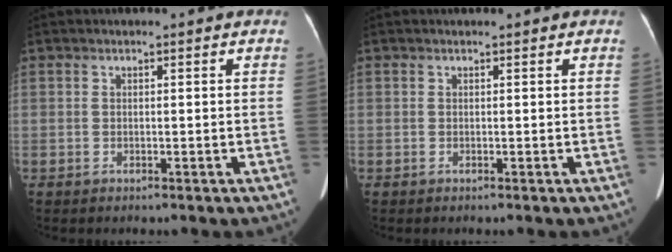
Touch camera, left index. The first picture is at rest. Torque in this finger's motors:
{"motor_torque": [0.00, 0.00, 0.00, 0.00]}